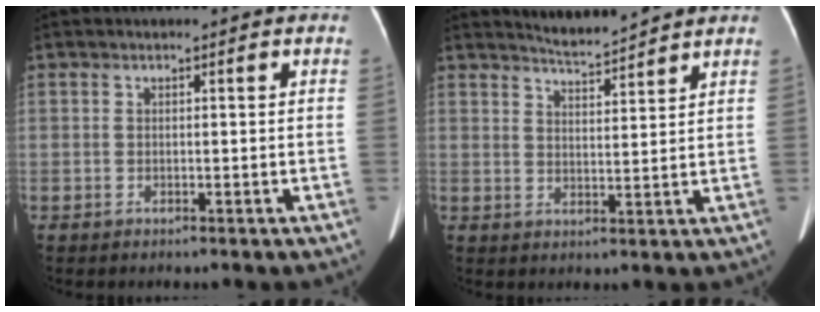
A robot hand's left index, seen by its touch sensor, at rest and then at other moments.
{"total": 5.0, "force": [5.0, -0.5, 0.6], "torque": [-0.022, 0.000, 0.083]}